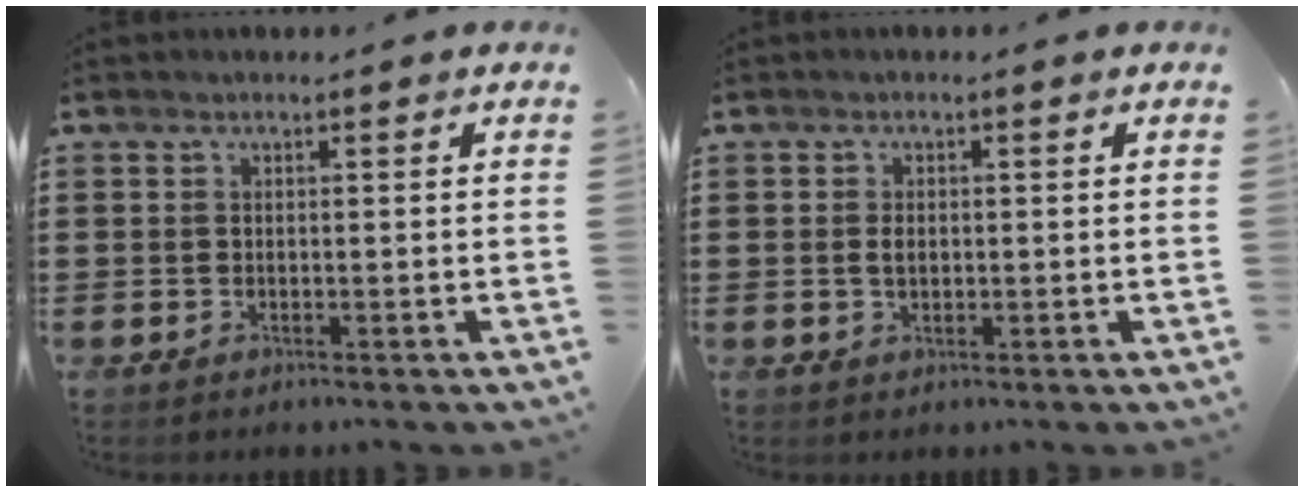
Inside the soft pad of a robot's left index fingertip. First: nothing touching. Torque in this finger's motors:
{"motor_torque": [0.43, 0.37, 0.24, 0.02]}